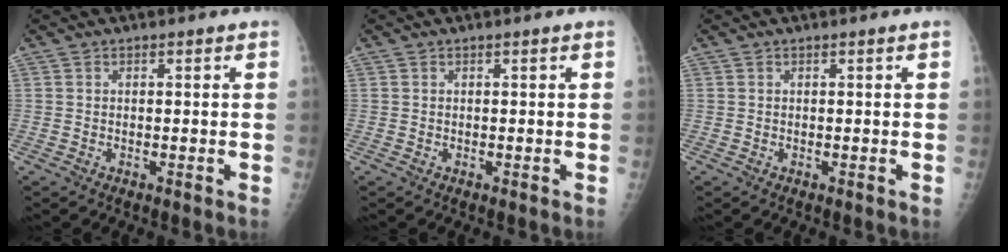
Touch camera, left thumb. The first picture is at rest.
{"total": 0.0}
{"total": 0.0}